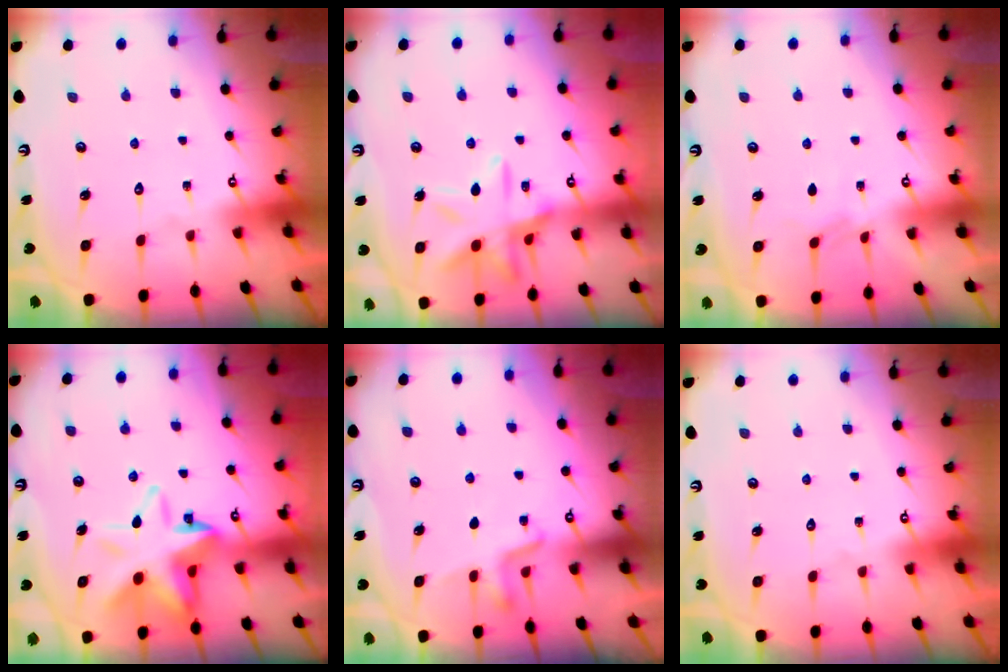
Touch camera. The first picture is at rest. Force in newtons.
{"total": 14.4, "press": 14.3, "slide": 1.0}
{"total": 2.2, "press": 2.1, "slide": 0.4}
{"total": 11.7, "press": 11.3, "slide": 3.2}
{"total": 3.0, "press": 2.9, "slide": 0.8}
{"total": 0.0}